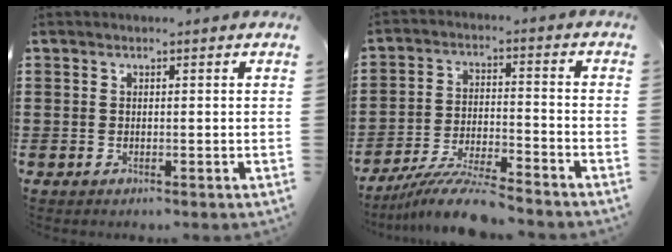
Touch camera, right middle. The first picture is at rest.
{"total": 8.6, "force": [-7.9, 0.3, 3.4], "torque": [-0.070, 0.001, -0.152]}